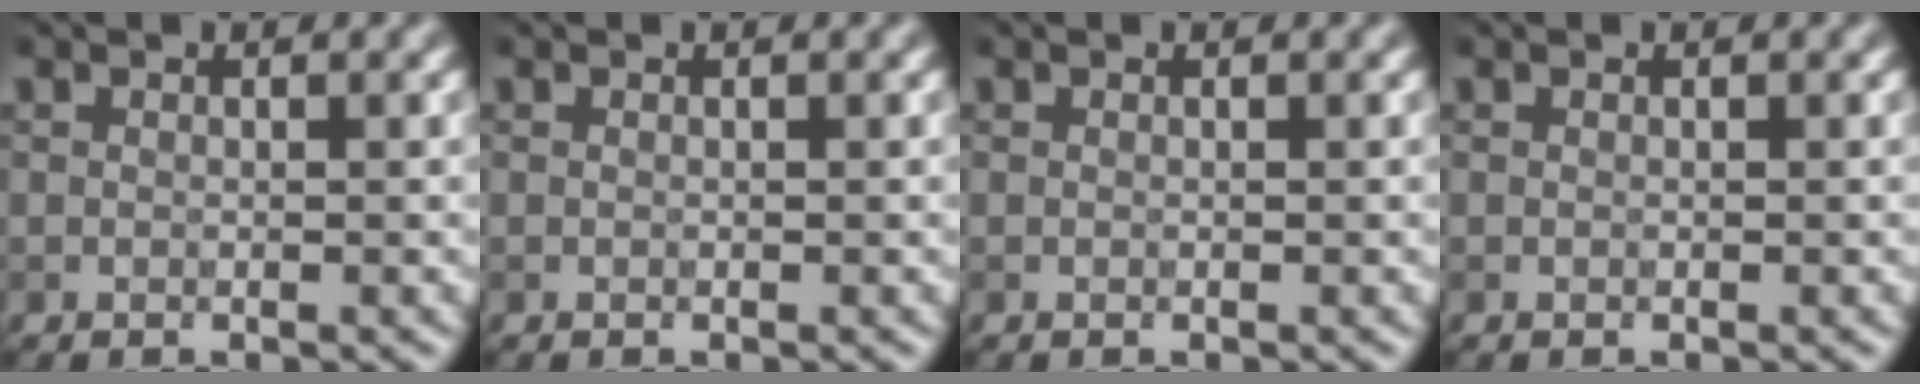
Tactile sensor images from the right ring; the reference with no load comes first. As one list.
[{"total": 0.0}, {"total": 0.0}, {"total": 0.0}]